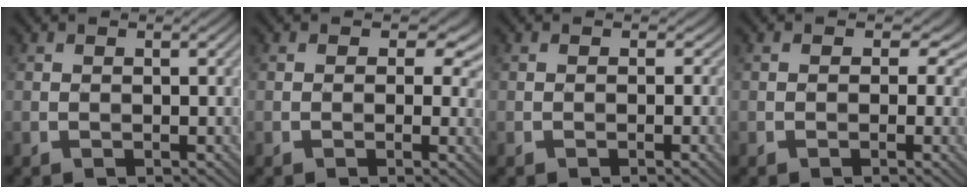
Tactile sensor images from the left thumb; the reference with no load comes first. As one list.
[{"total": 4.9, "force": [1.4, 3.3, 3.3], "torque": [-0.044, -0.001, 0.008]}, {"total": 0.8, "force": [-0.2, 0.8, 0.2], "torque": [-0.010, -0.001, -0.009]}, {"total": 4.4, "force": [0.8, 3.3, 2.7], "torque": [-0.039, 0.004, -0.004]}]